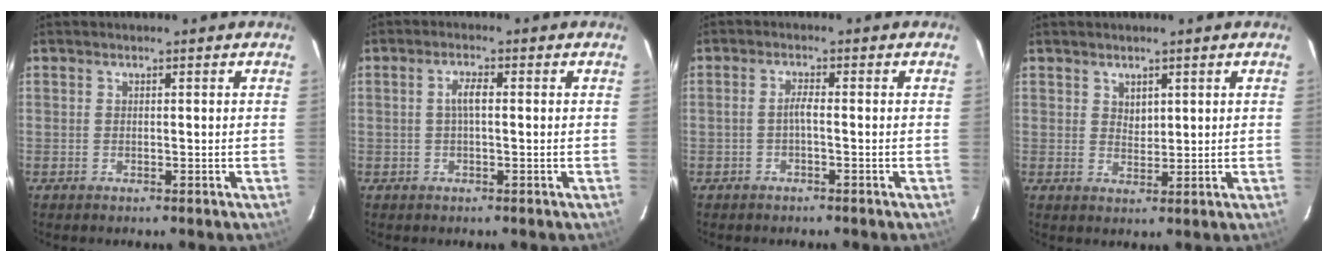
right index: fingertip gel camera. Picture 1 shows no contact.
{"total": 2.5, "force": [0.1, 0.7, 2.4], "torque": [-0.048, 0.006, 0.001]}
{"total": 1.6, "force": [-0.7, 0.0, 1.5], "torque": [-0.029, 0.004, -0.014]}
{"total": 2.2, "force": [1.4, 1.5, 1.0], "torque": [-0.012, 0.002, 0.027]}